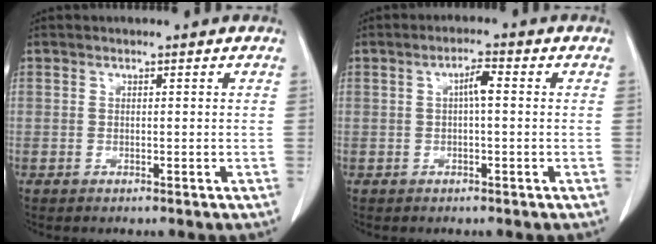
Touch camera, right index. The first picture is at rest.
{"total": 2.6, "force": [0.2, 0.4, 2.6], "torque": [-0.046, 0.004, 0.004]}